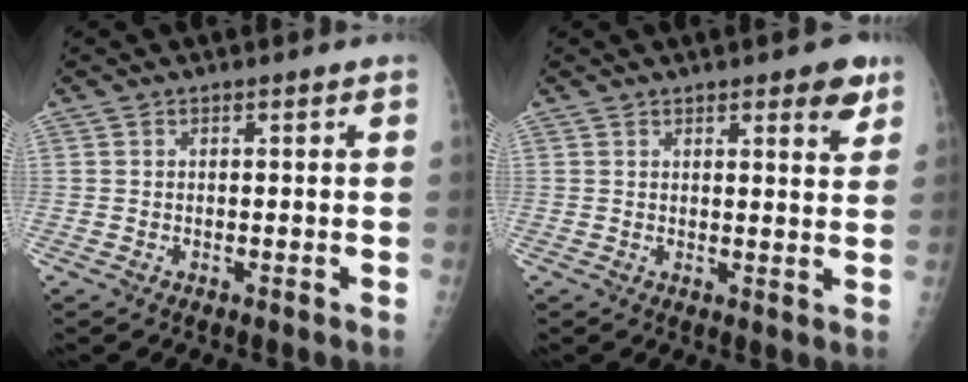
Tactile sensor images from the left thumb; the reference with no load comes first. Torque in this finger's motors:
{"motor_torque": [-0.05, 0.10, 0.03, 0.00, 0.03]}